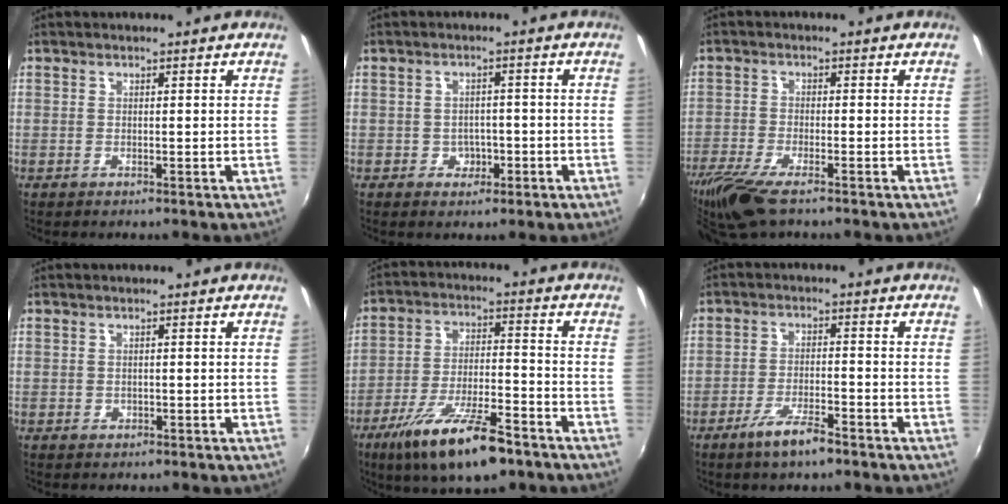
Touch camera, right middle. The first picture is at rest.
{"total": 3.3, "force": [-1.3, 2.9, 1.1], "torque": [-0.021, 0.004, -0.014]}
{"total": 9.4, "force": [-7.0, 2.2, 5.9], "torque": [-0.145, -0.034, -0.135]}
{"total": 0.8, "force": [-0.4, 0.7, 0.1], "torque": [0.000, -0.002, -0.004]}
{"total": 15.5, "force": [-10.3, 4.3, 10.7], "torque": [-0.210, -0.028, -0.176]}
{"total": 6.1, "force": [-4.4, 1.2, 4.1], "torque": [-0.093, -0.006, -0.079]}